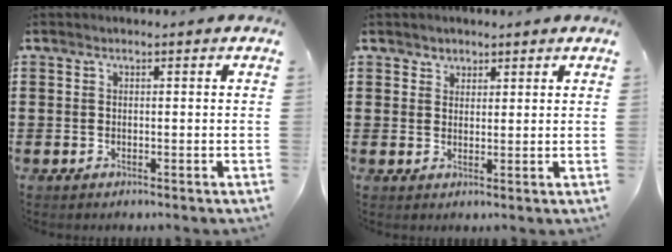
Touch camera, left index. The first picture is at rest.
{"total": 2.1, "force": [1.6, 1.2, -0.3], "torque": [0.007, 0.004, 0.029]}